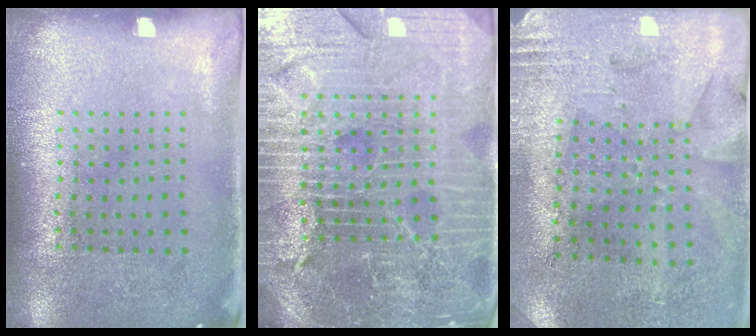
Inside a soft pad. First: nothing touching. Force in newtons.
{"total": 5.9, "press": 5.3, "slide": 2.8}
{"total": 2.7, "press": 2.3, "slide": 1.5}